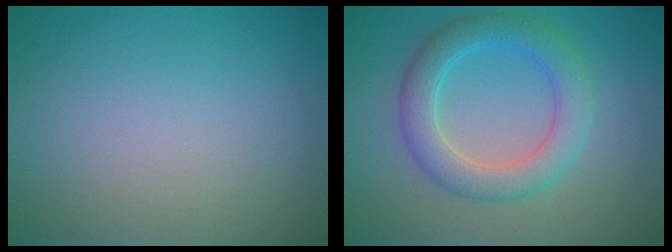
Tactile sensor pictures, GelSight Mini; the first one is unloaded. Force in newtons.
{"total": 4.7, "press": 4.7, "slide": 0.1}